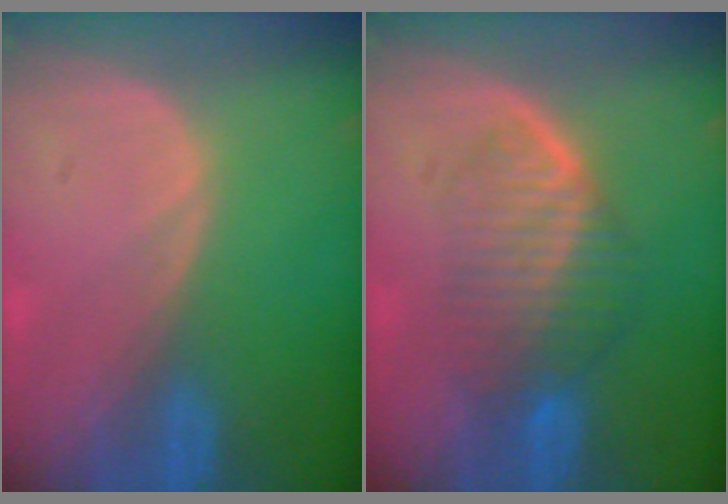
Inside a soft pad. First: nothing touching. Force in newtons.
{"total": 6.7, "press": 6.5, "slide": 1.8}